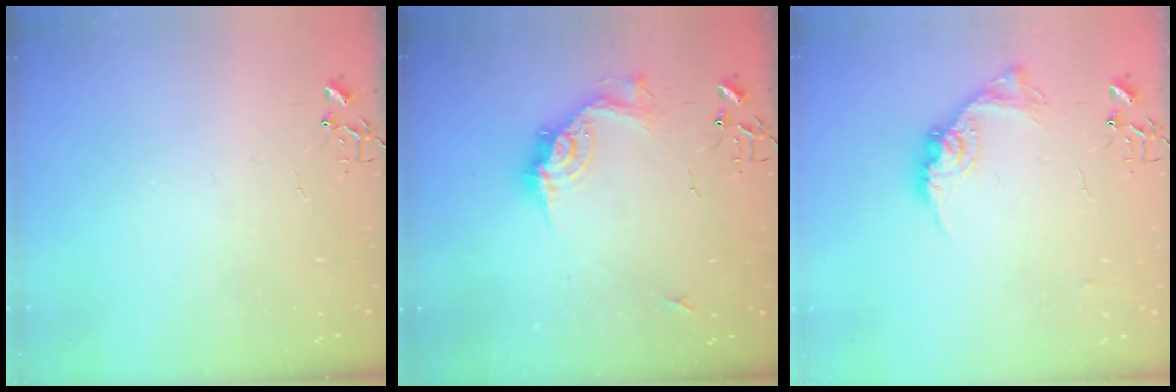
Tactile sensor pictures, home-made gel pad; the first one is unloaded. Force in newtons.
{"total": 14.2, "press": 14.2, "slide": 1.3}
{"total": 12.6, "press": 12.6, "slide": 0.5}